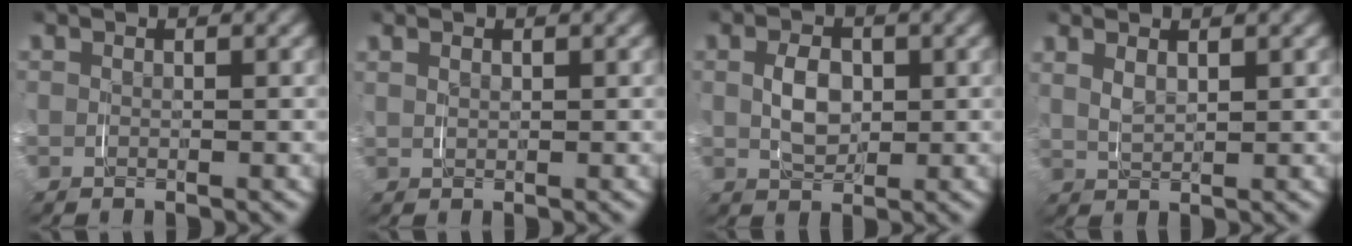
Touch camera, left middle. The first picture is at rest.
{"total": 0.8, "force": [0.5, 0.4, 0.4], "torque": [-0.011, -0.002, 0.014]}
{"total": 3.0, "force": [0.1, 2.1, 2.2], "torque": [-0.046, -0.009, 0.008]}
{"total": 2.0, "force": [0.9, 1.2, 1.4], "torque": [-0.038, -0.006, 0.023]}